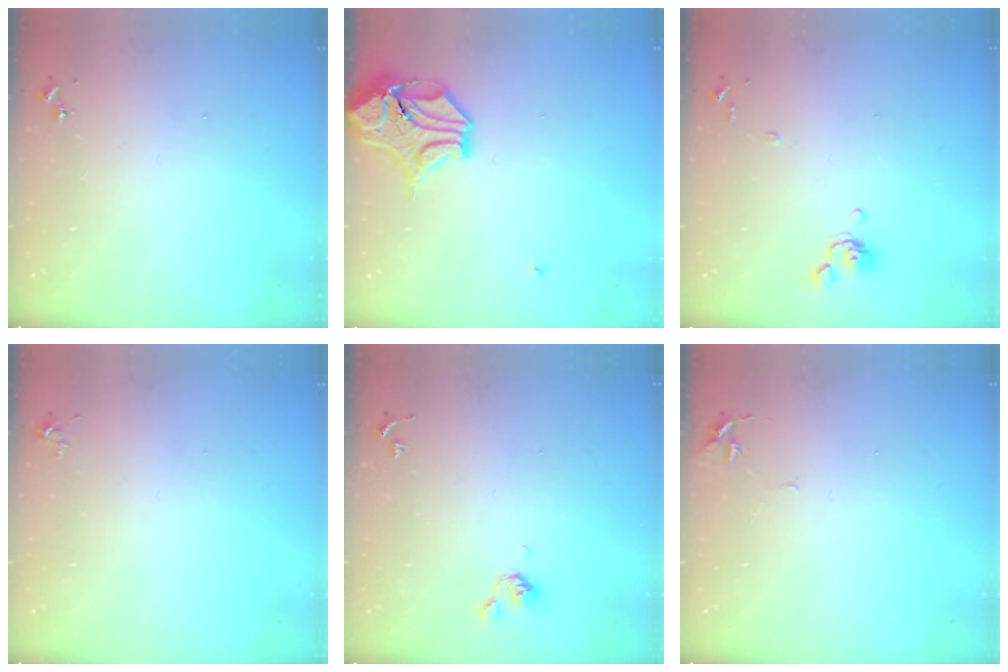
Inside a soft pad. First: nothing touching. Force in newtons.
{"total": 13.4, "press": 13.3, "slide": 1.9}
{"total": 7.9, "press": 7.8, "slide": 1.5}
{"total": 3.6, "press": 3.6, "slide": 0.5}
{"total": 5.5, "press": 5.4, "slide": 0.9}
{"total": 3.5, "press": 3.5, "slide": 0.4}